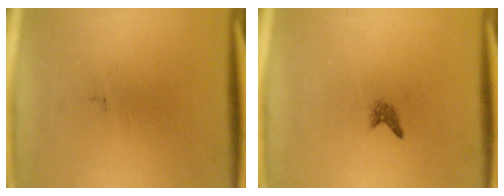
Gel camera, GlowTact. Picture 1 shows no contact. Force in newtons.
{"total": 0.9}